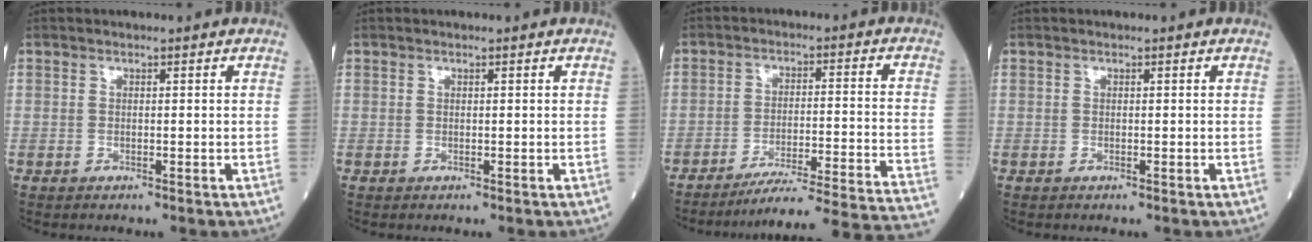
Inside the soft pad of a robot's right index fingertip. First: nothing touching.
{"total": 0.0}
{"total": 22.3, "force": [-20.7, -2.4, 7.9], "torque": [-0.050, -0.021, -0.276]}
{"total": 0.0}